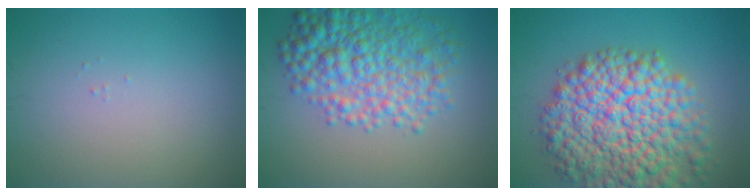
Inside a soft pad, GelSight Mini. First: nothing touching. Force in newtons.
{"total": 6.9, "press": 6.9, "slide": 0.2}
{"total": 11.8, "press": 11.7, "slide": 0.6}